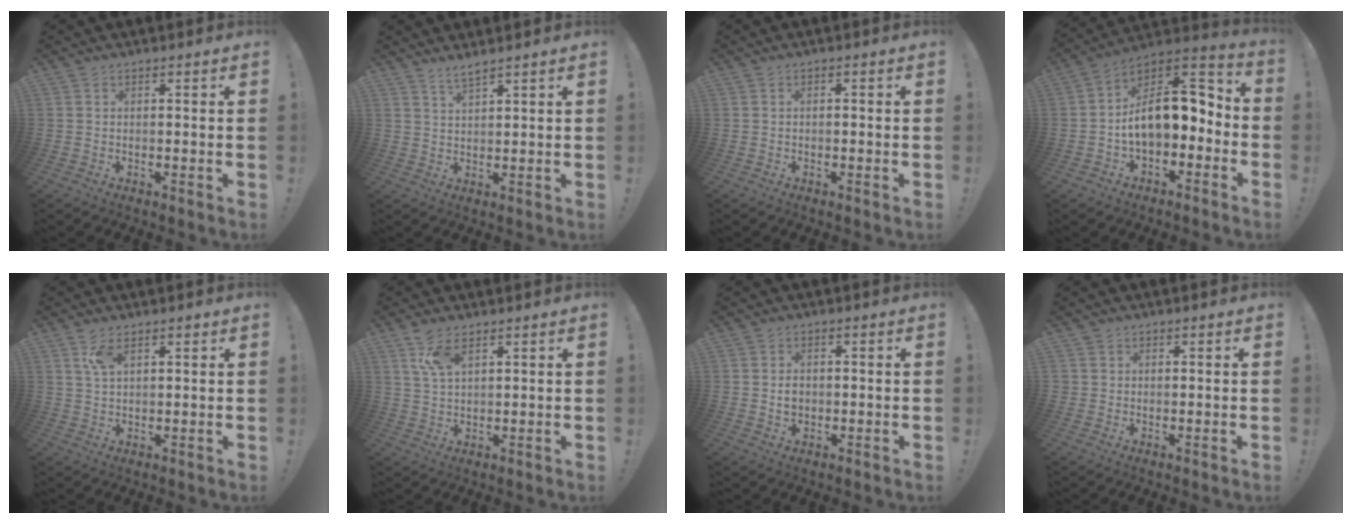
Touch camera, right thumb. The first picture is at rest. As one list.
[{"total": 3.2, "force": [2.8, 0.0, 1.6], "torque": [-0.030, -0.017, 0.048]}, {"total": 0.8, "force": [-0.7, 0.2, 0.4], "torque": [-0.009, 0.003, -0.013]}, {"total": 15.5, "force": [0.4, 9.6, 12.2], "torque": [-0.174, 0.003, 0.018]}, {"total": 5.1, "force": [2.6, 2.2, 3.8], "torque": [-0.063, -0.007, 0.045]}, {"total": 7.2, "force": [4.2, 2.9, 5.2], "torque": [-0.089, -0.014, 0.076]}, {"total": 3.0, "force": [-0.3, 2.3, 1.9], "torque": [-0.015, -0.002, -0.009]}, {"total": 1.1, "force": [0.5, 1.0, 0.1], "torque": [0.001, 0.000, 0.007]}]